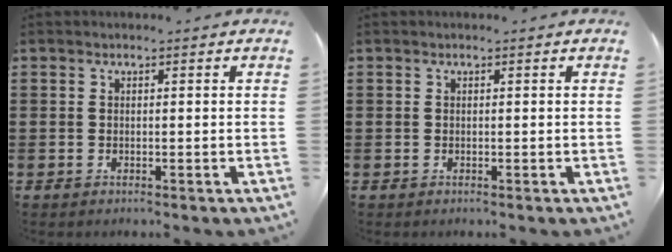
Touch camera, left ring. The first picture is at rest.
{"total": 0.0}